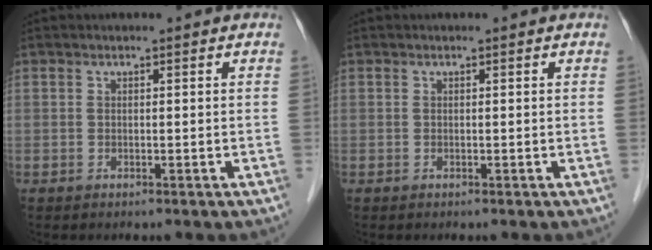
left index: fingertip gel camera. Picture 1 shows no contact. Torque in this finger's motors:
{"motor_torque": [-0.01, 0.00, 0.00, 0.00]}